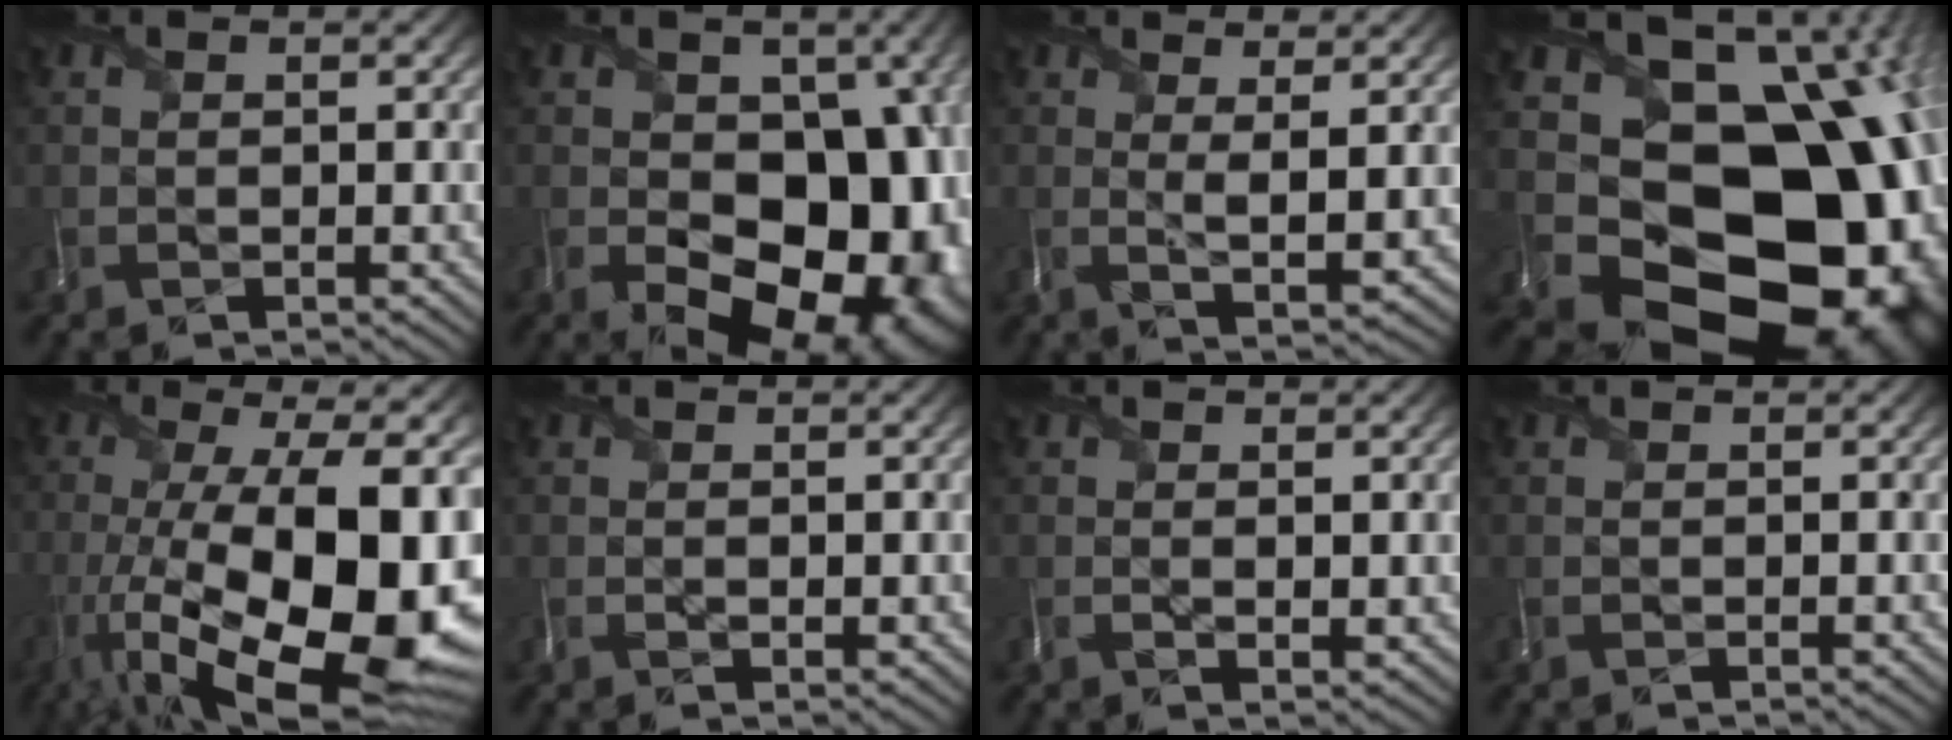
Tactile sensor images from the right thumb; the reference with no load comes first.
{"total": 18.7, "force": [-3.2, 12.7, 13.4], "torque": [-0.155, -0.044, -0.023]}
{"total": 3.4, "force": [1.2, 0.6, 3.1], "torque": [-0.063, -0.007, 0.021]}
{"total": 22.9, "force": [-5.2, 18.1, 13.0], "torque": [-0.234, -0.066, -0.066]}
{"total": 20.8, "force": [-6.1, 8.1, 18.2], "torque": [-0.294, -0.035, -0.093]}
{"total": 1.2, "force": [0.0, 0.7, 1.0], "torque": [-0.023, -0.004, 0.000]}
{"total": 1.6, "force": [0.2, 0.5, 1.4], "torque": [-0.029, -0.005, 0.006]}
{"total": 0.0}